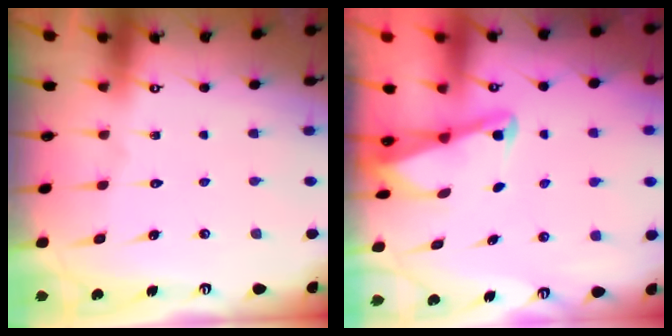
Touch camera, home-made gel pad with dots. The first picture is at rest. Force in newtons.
{"total": 2.0, "press": 2.0, "slide": 0.4}